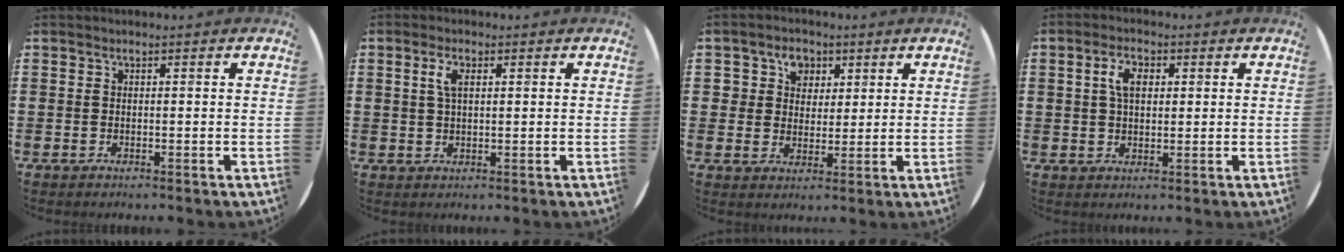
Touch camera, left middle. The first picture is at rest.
{"total": 2.8, "force": [1.2, 1.2, 2.2], "torque": [-0.050, 0.008, 0.020]}
{"total": 4.2, "force": [2.2, 3.5, 0.9], "torque": [-0.020, 0.008, 0.036]}
{"total": 4.0, "force": [1.3, 2.1, 3.1], "torque": [-0.052, 0.005, 0.019]}